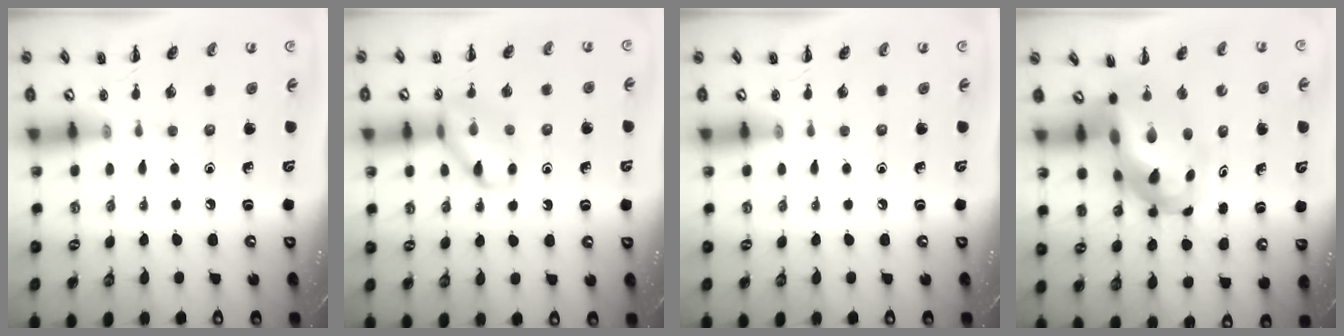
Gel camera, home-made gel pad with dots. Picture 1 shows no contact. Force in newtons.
{"total": 11.1, "press": 11.1, "slide": 0.6}
{"total": 0.0}
{"total": 10.3, "press": 9.8, "slide": 3.0}